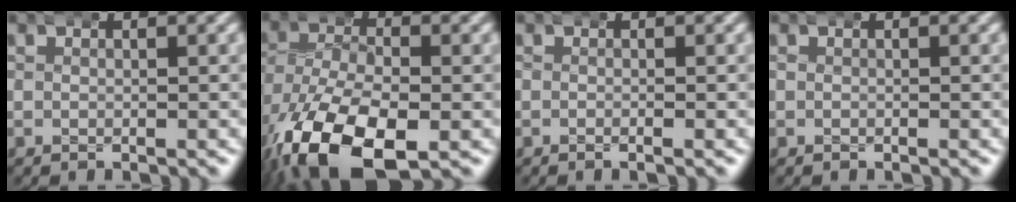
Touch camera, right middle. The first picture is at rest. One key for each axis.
{"total": 9.7, "fx": -3.1, "fy": 5.7, "fz": 7.3, "tx": -0.158, "ty": -0.039, "tz": -0.029}
{"total": 0.6, "fx": -0.3, "fy": -0.3, "fz": 0.4, "tx": -0.007, "ty": 0.006, "tz": -0.010}
{"total": 0.0}